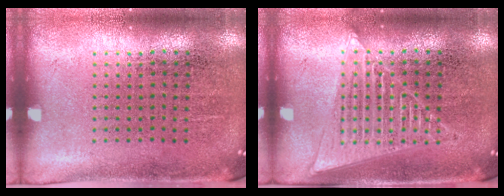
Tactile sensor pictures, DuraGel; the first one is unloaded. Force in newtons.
{"total": 2.7, "press": 2.7, "slide": 0.4}